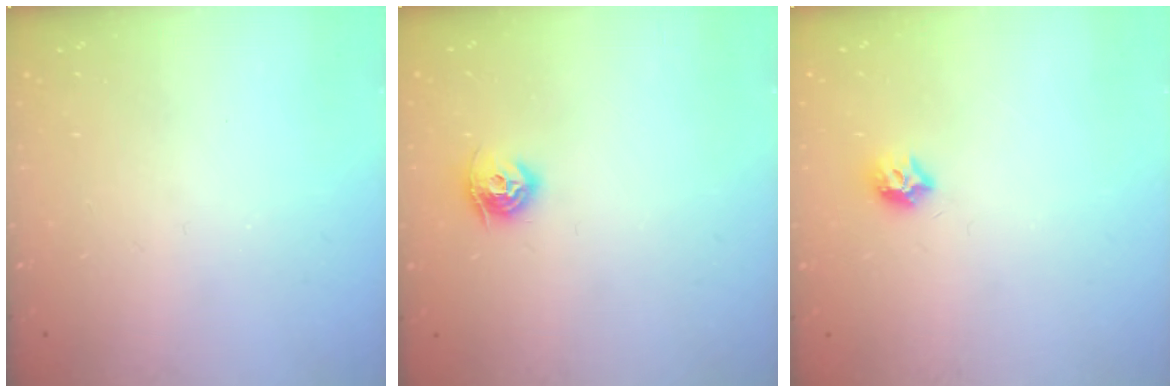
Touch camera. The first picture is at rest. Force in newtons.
{"total": 7.8, "press": 7.8, "slide": 0.4}
{"total": 7.5, "press": 7.4, "slide": 0.6}